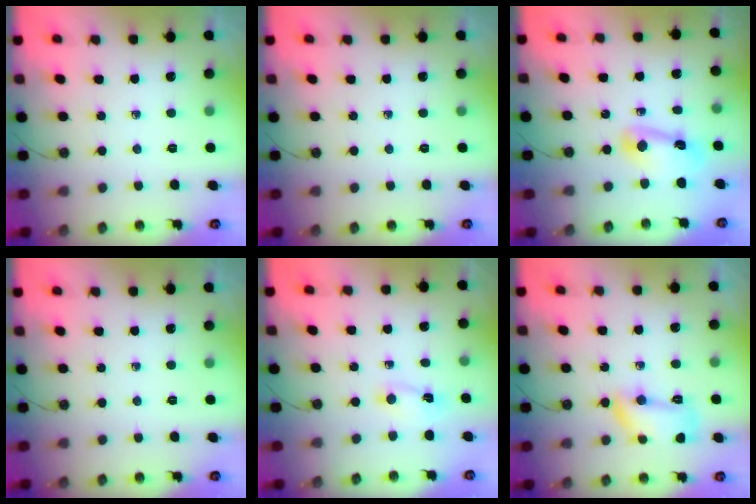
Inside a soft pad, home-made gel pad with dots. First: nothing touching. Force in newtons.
{"total": 0.0}
{"total": 11.0, "press": 8.1, "slide": 7.4}
{"total": 0.0}
{"total": 1.4, "press": 1.4, "slide": 0.3}
{"total": 11.2, "press": 10.3, "slide": 4.5}